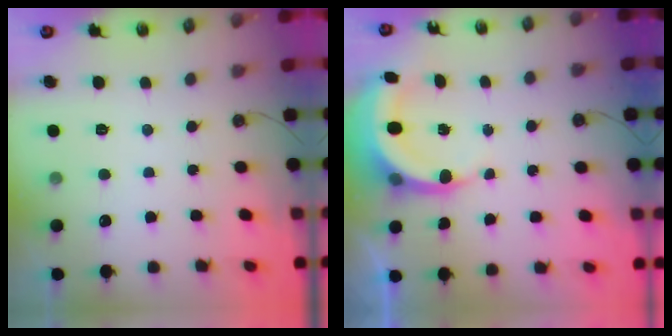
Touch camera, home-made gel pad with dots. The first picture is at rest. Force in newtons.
{"total": 6.3, "press": 6.3, "slide": 0.7}